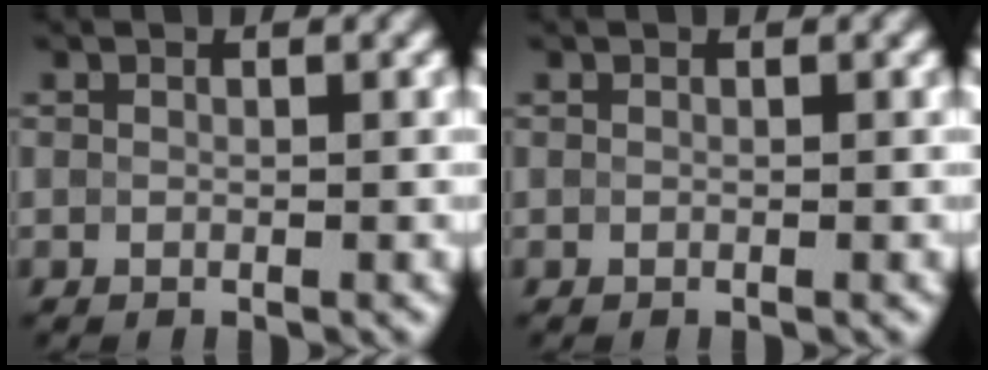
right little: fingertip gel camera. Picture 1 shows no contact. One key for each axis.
{"total": 0.0}